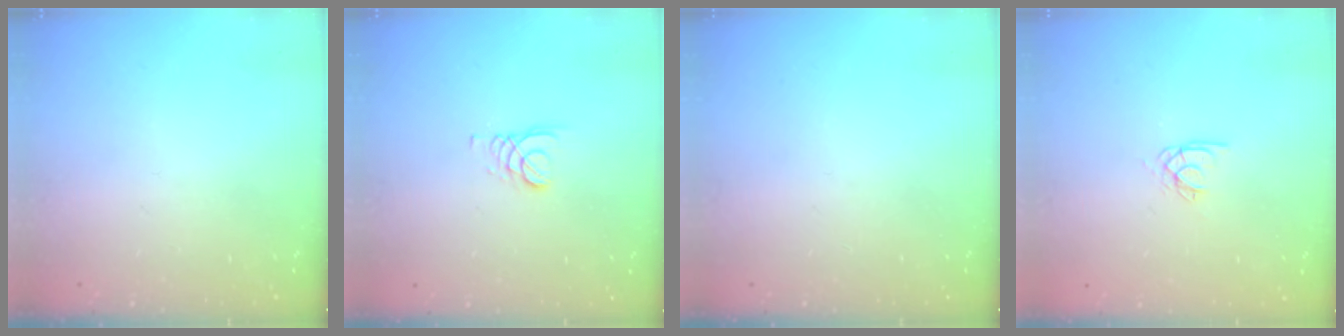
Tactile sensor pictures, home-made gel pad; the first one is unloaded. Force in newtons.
{"total": 2.1, "press": 2.1, "slide": 0.1}
{"total": 0.0}
{"total": 2.5, "press": 2.5, "slide": 0.1}